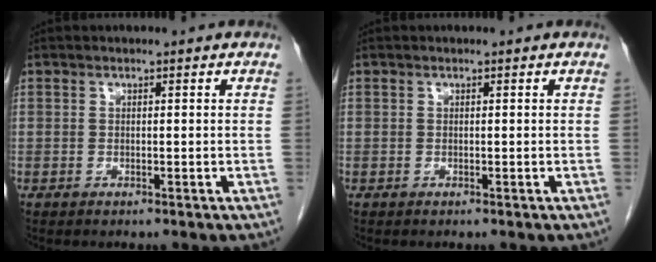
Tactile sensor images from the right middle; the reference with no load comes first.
{"total": 0.0}